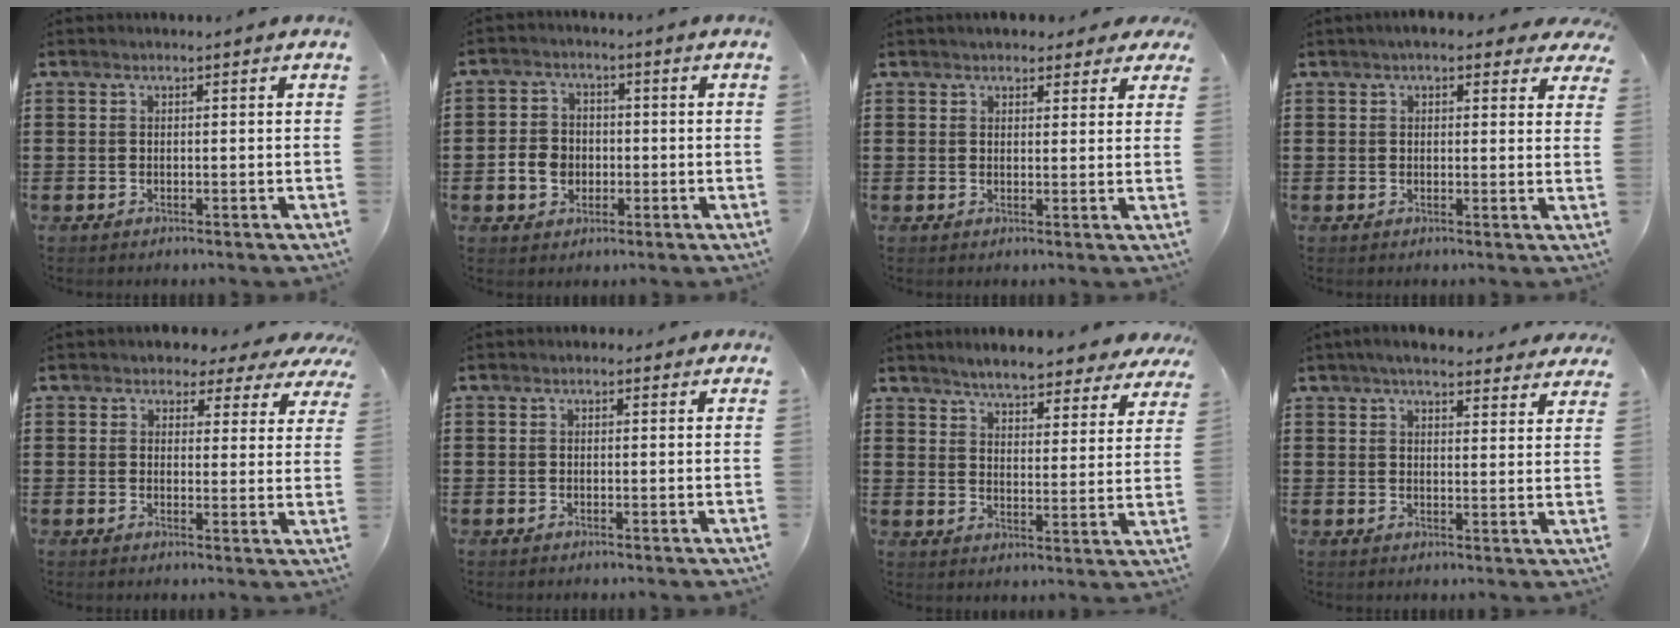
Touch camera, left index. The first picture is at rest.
{"total": 4.6, "force": [-1.2, 3.8, 2.3], "torque": [-0.057, 0.006, -0.026]}
{"total": 2.8, "force": [2.3, 1.4, 0.7], "torque": [-0.016, 0.002, 0.039]}
{"total": 3.4, "force": [2.6, 1.3, 1.7], "torque": [-0.035, -0.001, 0.044]}
{"total": 3.0, "force": [2.3, 1.8, 0.8], "torque": [-0.023, -0.006, 0.037]}
{"total": 0.6, "force": [-0.1, 0.5, 0.3], "torque": [-0.007, 0.003, -0.003]}
{"total": 5.2, "force": [5.1, 0.1, 1.1], "torque": [-0.036, -0.029, 0.088]}
{"total": 5.3, "force": [4.7, 1.0, 2.2], "torque": [-0.056, -0.006, 0.086]}